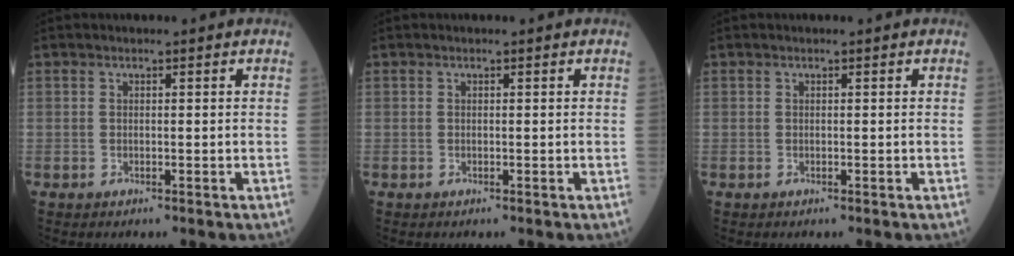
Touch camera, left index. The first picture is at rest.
{"total": 0.0}
{"total": 0.0}